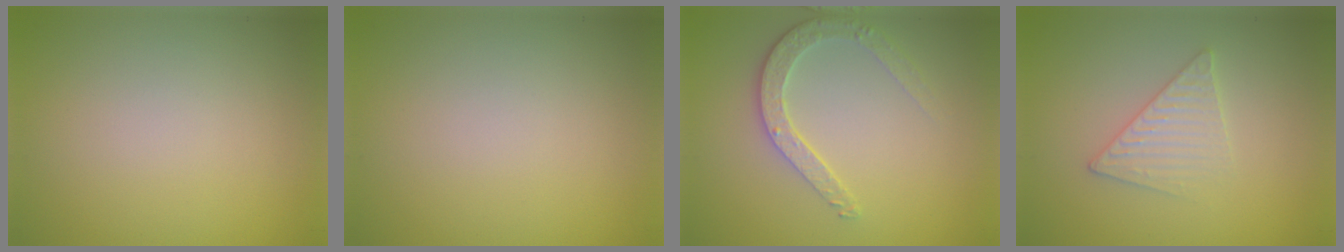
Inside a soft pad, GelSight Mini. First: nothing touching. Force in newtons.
{"total": 0.0}
{"total": 2.8, "press": 2.5, "slide": 1.2}
{"total": 2.6, "press": 2.6, "slide": 0.3}